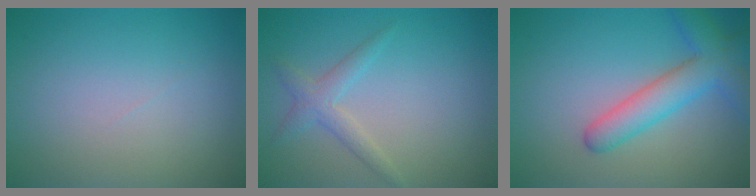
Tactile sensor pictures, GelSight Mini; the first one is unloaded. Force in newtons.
{"total": 2.0, "press": 2.0, "slide": 0.1}
{"total": 4.9, "press": 4.9, "slide": 0.3}